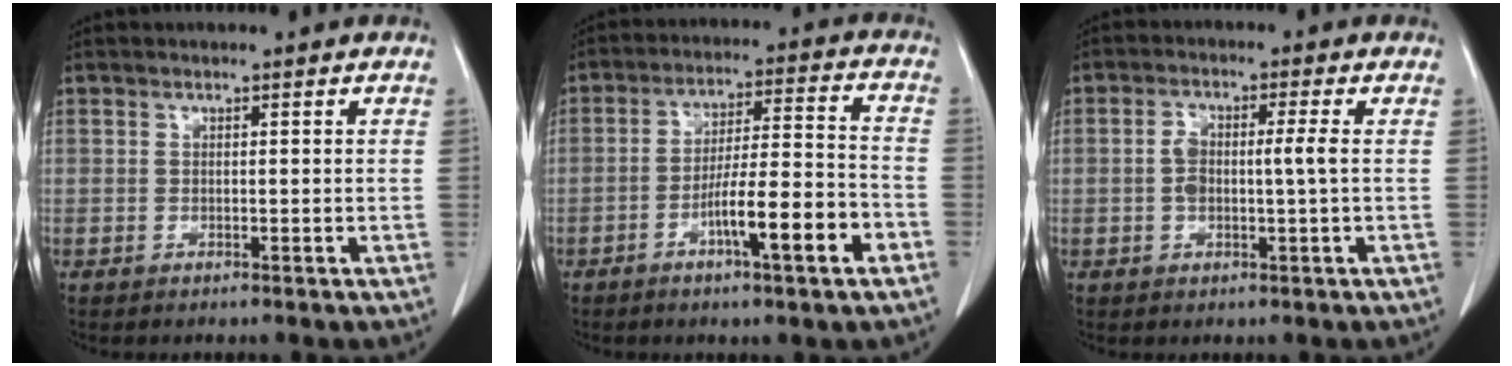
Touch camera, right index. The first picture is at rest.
{"total": 11.5, "force": [-5.1, 0.8, 10.2], "torque": [-0.164, 0.008, -0.082]}
{"total": 4.7, "force": [0.0, 0.9, 4.6], "torque": [-0.095, 0.011, 0.001]}